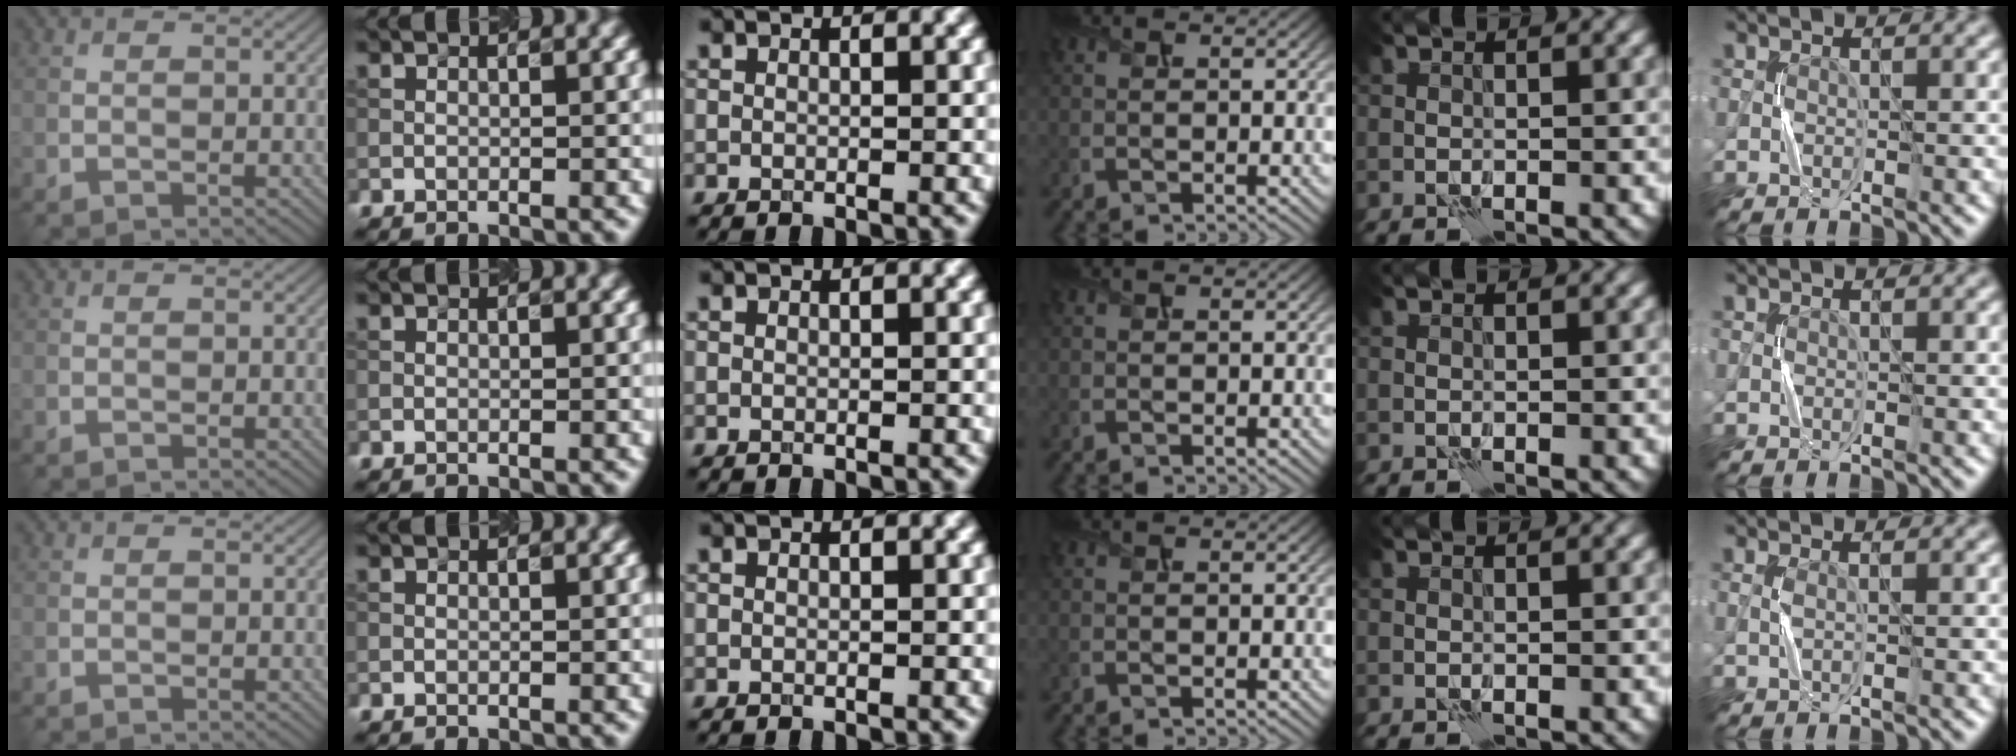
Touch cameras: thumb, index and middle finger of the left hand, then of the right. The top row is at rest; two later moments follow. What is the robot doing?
{"motion": "press", "object": "button"}